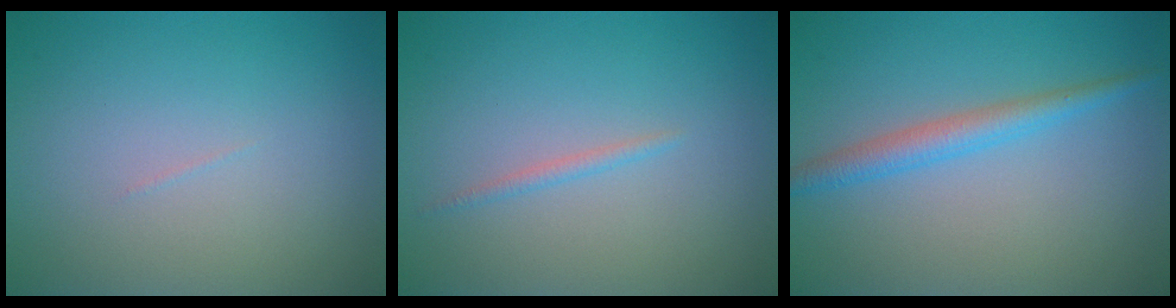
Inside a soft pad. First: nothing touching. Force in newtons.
{"total": 0.8, "press": 0.8, "slide": 0.0}
{"total": 2.6, "press": 2.6, "slide": 0.1}